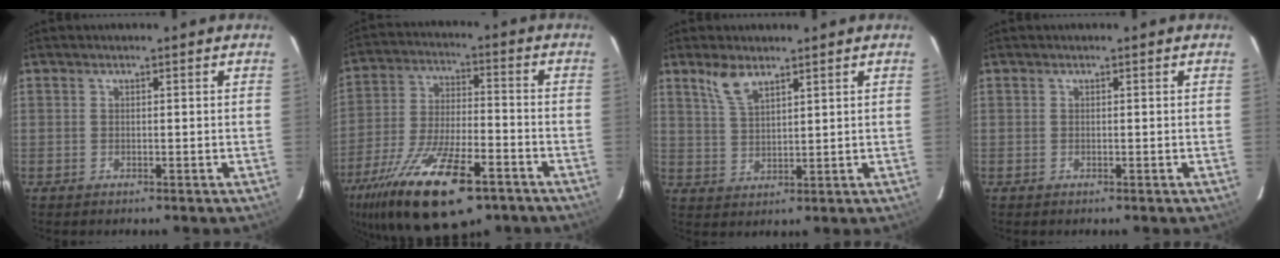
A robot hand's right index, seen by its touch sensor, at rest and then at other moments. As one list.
[{"total": 22.4, "force": [-13.8, 8.1, 15.6], "torque": [-0.305, -0.046, -0.229]}, {"total": 5.2, "force": [3.7, 1.8, 3.1], "torque": [-0.063, 0.002, 0.080]}, {"total": 0.0}]